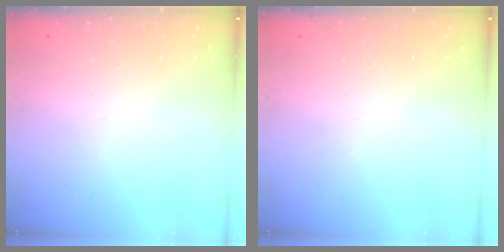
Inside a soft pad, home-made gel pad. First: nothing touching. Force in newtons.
{"total": 0.0}